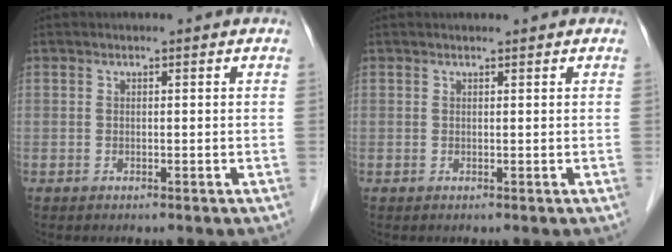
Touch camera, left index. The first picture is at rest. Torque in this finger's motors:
{"motor_torque": [0.20, -0.16, -0.01, -0.01]}